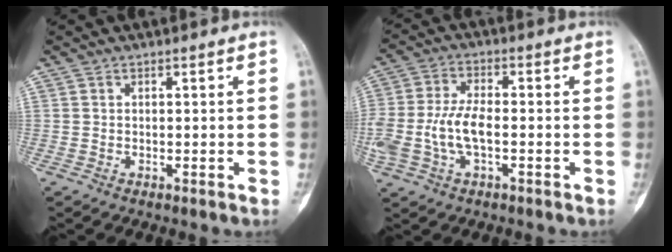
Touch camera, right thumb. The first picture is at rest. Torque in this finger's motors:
{"motor_torque": [0.27, 0.13, 0.91, -0.42, 0.12]}